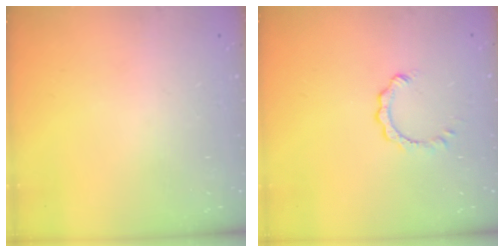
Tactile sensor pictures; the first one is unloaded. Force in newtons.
{"total": 1.0, "press": 1.0, "slide": 0.2}